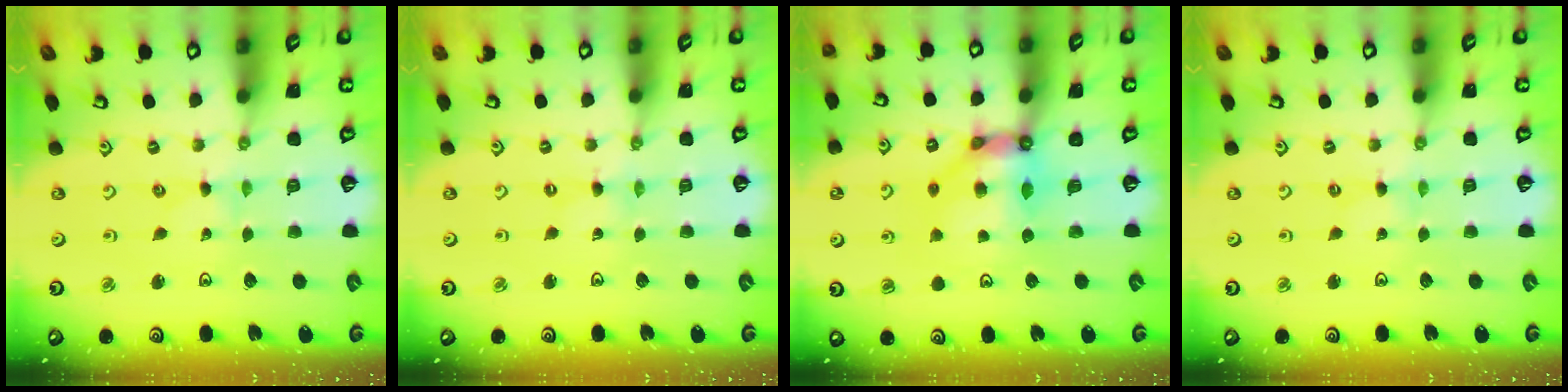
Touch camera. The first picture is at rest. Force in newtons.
{"total": 0.0}
{"total": 9.2, "press": 9.1, "slide": 1.2}
{"total": 0.0}